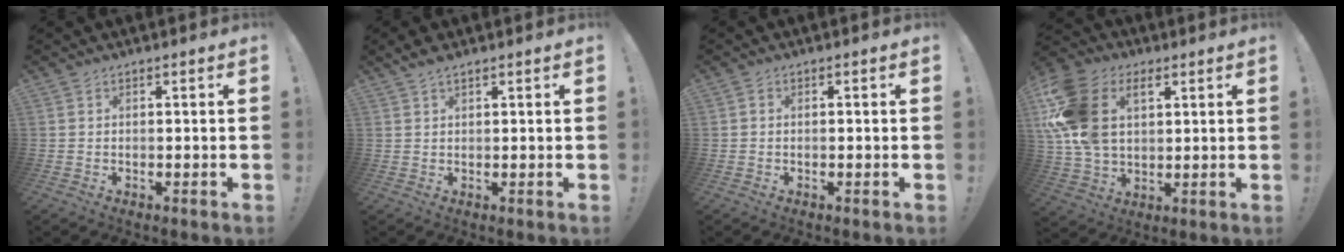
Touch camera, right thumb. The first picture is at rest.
{"total": 2.2, "force": [1.8, 0.7, 1.0], "torque": [-0.018, -0.004, 0.032]}
{"total": 0.6, "force": [-0.4, 0.2, 0.4], "torque": [-0.005, 0.000, -0.007]}
{"total": 18.6, "force": [6.2, 12.7, 12.0], "torque": [-0.230, -0.020, 0.114]}